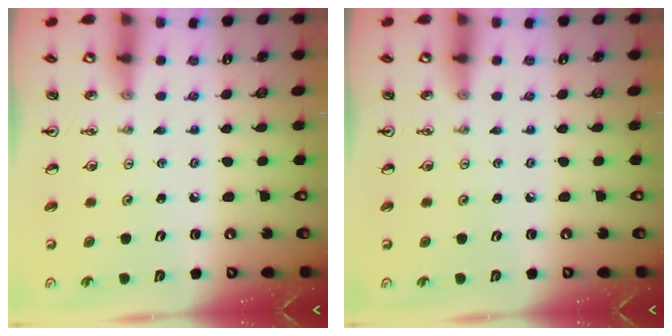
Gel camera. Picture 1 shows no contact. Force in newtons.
{"total": 0.0}